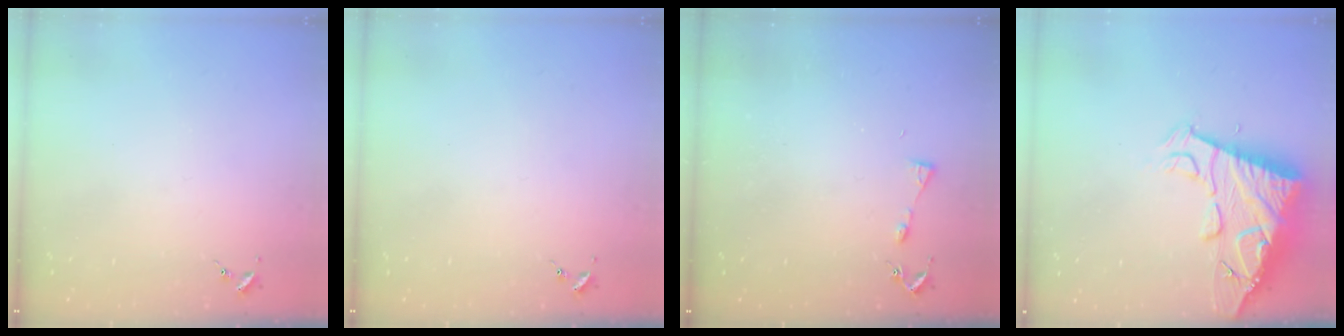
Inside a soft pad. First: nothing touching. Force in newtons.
{"total": 0.0}
{"total": 3.7, "press": 3.7, "slide": 0.5}
{"total": 15.0, "press": 14.9, "slide": 1.4}